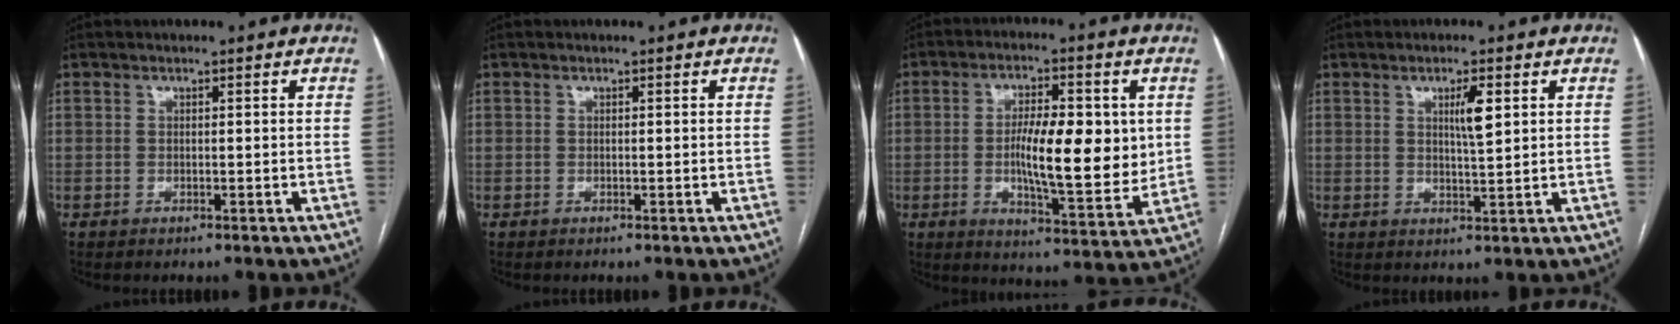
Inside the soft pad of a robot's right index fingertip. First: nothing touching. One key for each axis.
{"total": 0.0}
{"total": 12.9, "fx": 0.5, "fy": 3.6, "fz": 12.4, "tx": -0.203, "ty": -0.005, "tz": 0.009}
{"total": 3.8, "fx": 1.5, "fy": 0.4, "fz": 3.5, "tx": -0.062, "ty": -0.002, "tz": 0.025}